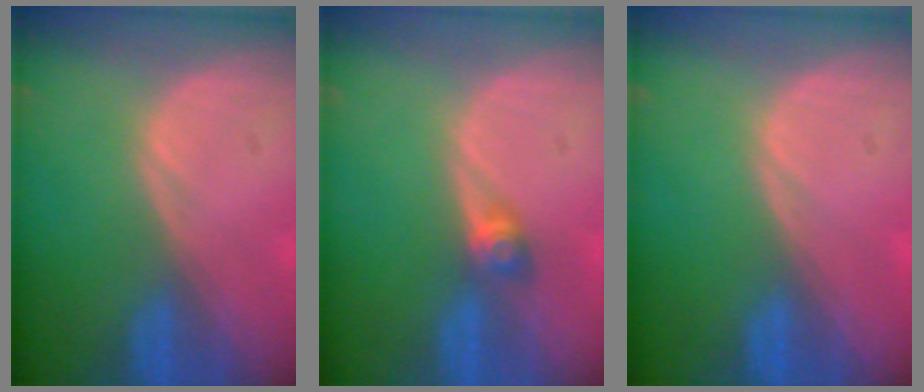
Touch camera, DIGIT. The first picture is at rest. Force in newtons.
{"total": 3.0, "press": 2.6, "slide": 1.5}
{"total": 0.0}